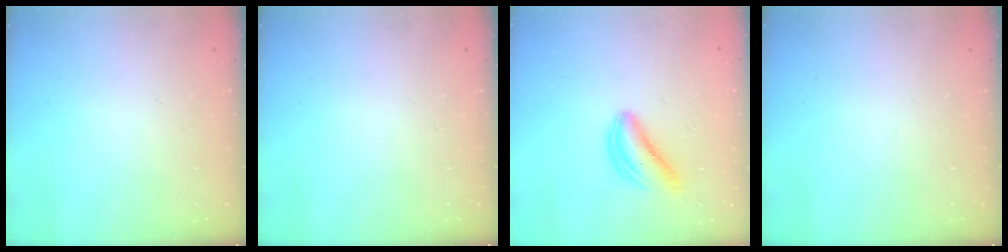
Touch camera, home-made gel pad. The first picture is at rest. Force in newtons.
{"total": 0.0}
{"total": 5.8, "press": 5.8, "slide": 0.5}
{"total": 0.0}